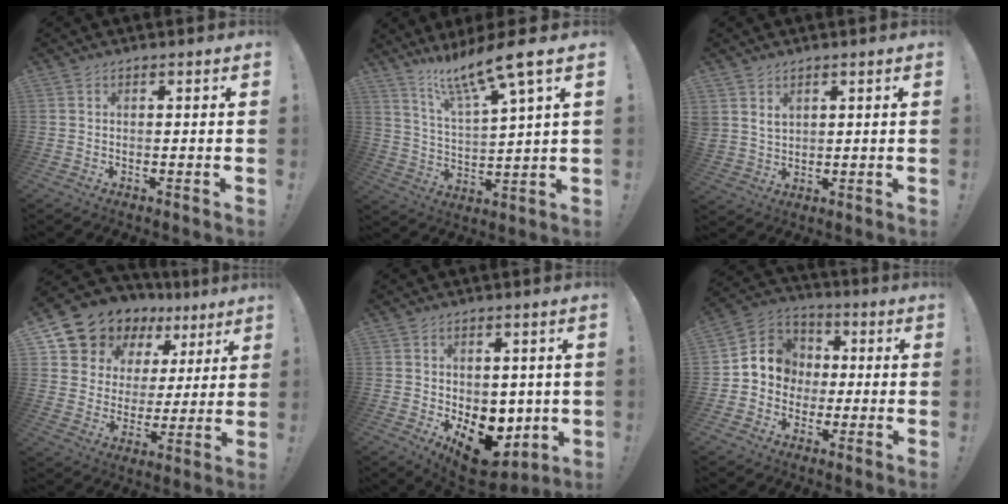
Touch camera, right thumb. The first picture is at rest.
{"total": 13.1, "force": [10.3, 0.8, 8.1], "torque": [-0.149, -0.068, 0.167]}
{"total": 4.0, "force": [2.6, 2.9, 0.9], "torque": [-0.012, -0.015, 0.049]}
{"total": 11.5, "force": [9.1, 6.9, 1.4], "torque": [-0.041, -0.079, 0.179]}
{"total": 14.3, "force": [-4.4, 10.1, 9.2], "torque": [-0.080, 0.023, -0.057]}
{"total": 9.6, "force": [-0.6, 9.2, 2.7], "torque": [-0.030, 0.012, -0.002]}